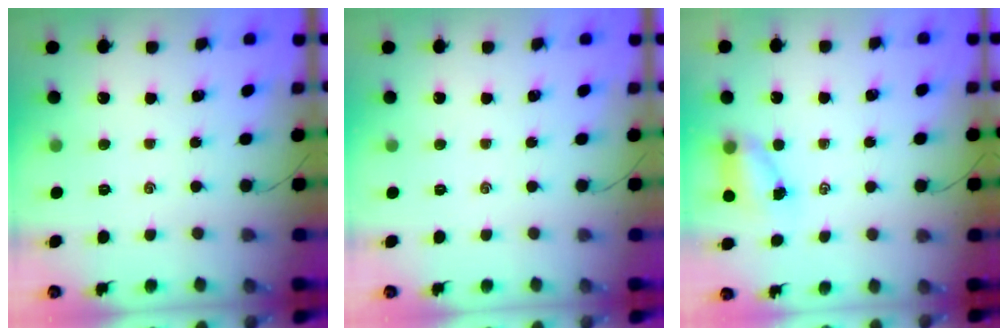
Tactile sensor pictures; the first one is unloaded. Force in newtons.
{"total": 0.0}
{"total": 5.0, "press": 5.0, "slide": 0.7}